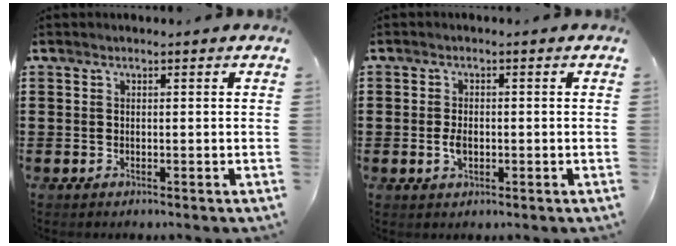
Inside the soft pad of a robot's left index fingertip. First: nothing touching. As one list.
[{"total": 2.5, "force": [-0.4, 1.4, 2.1], "torque": [-0.048, 0.000, -0.009]}]